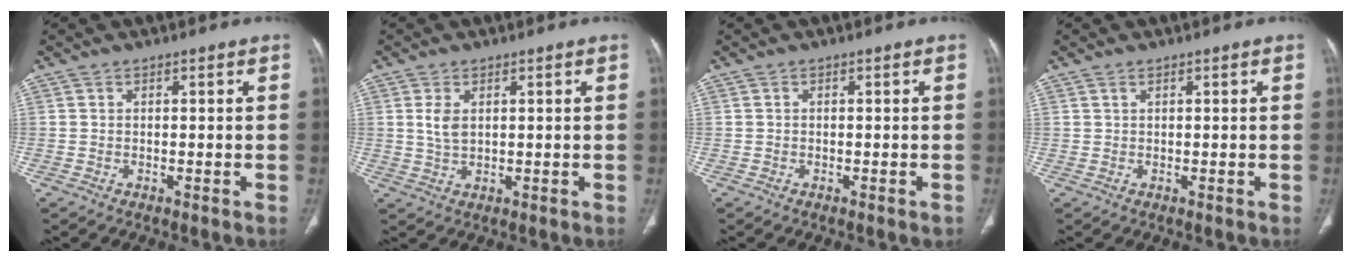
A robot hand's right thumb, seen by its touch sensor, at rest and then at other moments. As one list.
[{"total": 3.6, "force": [1.0, 2.0, 2.8], "torque": [-0.056, -0.003, 0.025]}, {"total": 0.6, "force": [-0.4, 0.2, 0.5], "torque": [-0.005, 0.000, -0.005]}, {"total": 0.6, "force": [0.4, 0.2, 0.3], "torque": [-0.009, 0.002, 0.009]}]